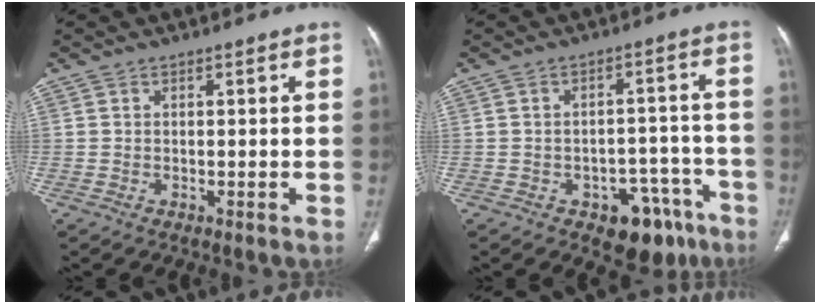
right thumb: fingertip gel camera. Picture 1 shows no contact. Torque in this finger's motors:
{"motor_torque": [2.63, 2.38, 0.92, -0.83, 0.03]}